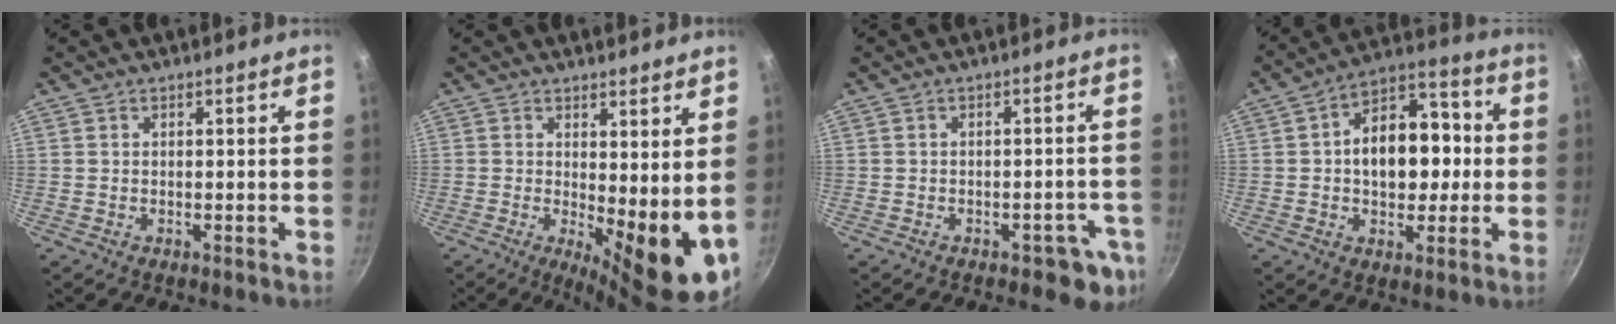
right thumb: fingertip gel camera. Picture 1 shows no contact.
{"total": 12.2, "force": [0.1, 4.5, 11.4], "torque": [-0.153, -0.026, 0.016]}
{"total": 5.7, "force": [-3.2, 2.7, 3.9], "torque": [-0.029, 0.023, -0.036]}
{"total": 15.2, "force": [0.4, 9.7, 11.7], "torque": [-0.133, 0.032, -0.001]}